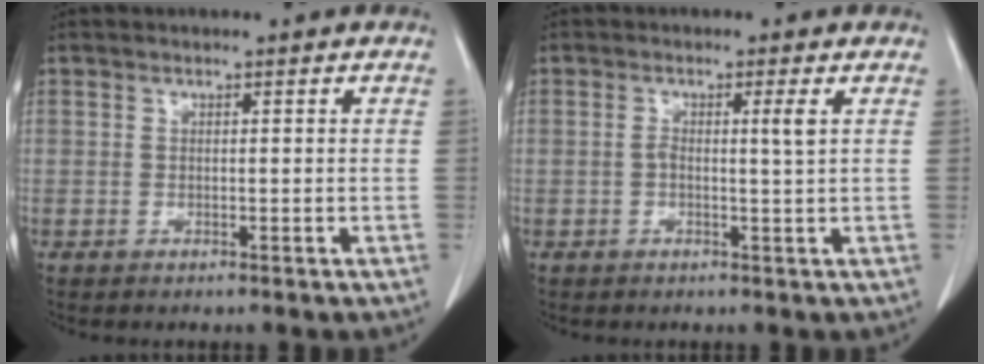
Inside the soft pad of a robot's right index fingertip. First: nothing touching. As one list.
[{"total": 2.3, "force": [0.3, -0.3, 2.2], "torque": [-0.047, 0.002, 0.008]}]